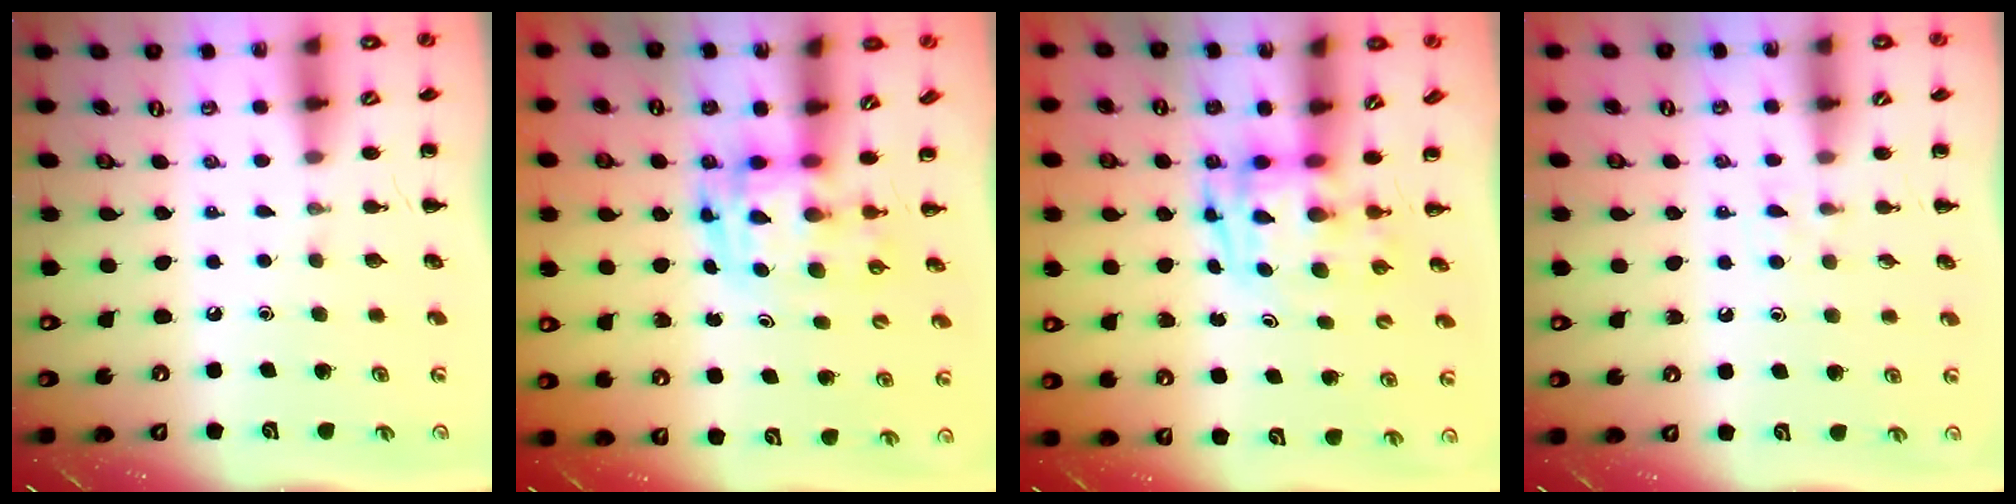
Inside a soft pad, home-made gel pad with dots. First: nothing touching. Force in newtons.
{"total": 3.4, "press": 3.4, "slide": 0.6}
{"total": 3.3, "press": 3.2, "slide": 0.6}
{"total": 4.0, "press": 3.6, "slide": 1.6}